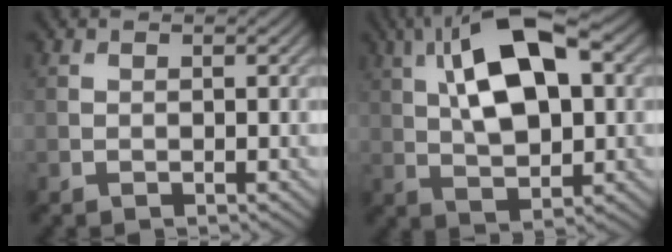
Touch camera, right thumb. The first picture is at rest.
{"total": 13.8, "force": [4.2, 6.3, 11.5], "torque": [-0.212, 0.016, 0.069]}